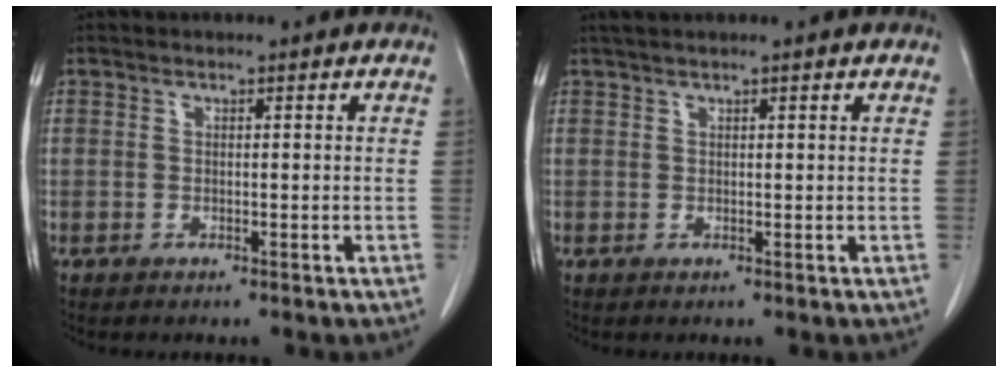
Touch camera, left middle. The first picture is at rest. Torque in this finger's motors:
{"motor_torque": [0.07, -0.05, 0.08, 0.01]}